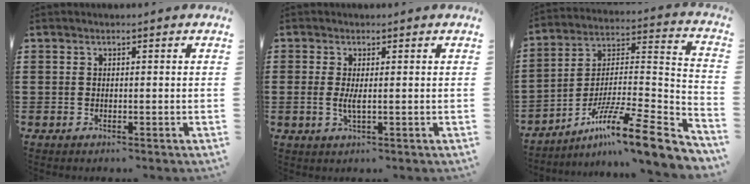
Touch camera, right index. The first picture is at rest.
{"total": 2.4, "force": [0.1, 0.5, 2.3], "torque": [-0.044, -0.002, 0.001]}
{"total": 13.0, "force": [-8.9, 1.4, 9.3], "torque": [-0.145, 0.006, -0.161]}